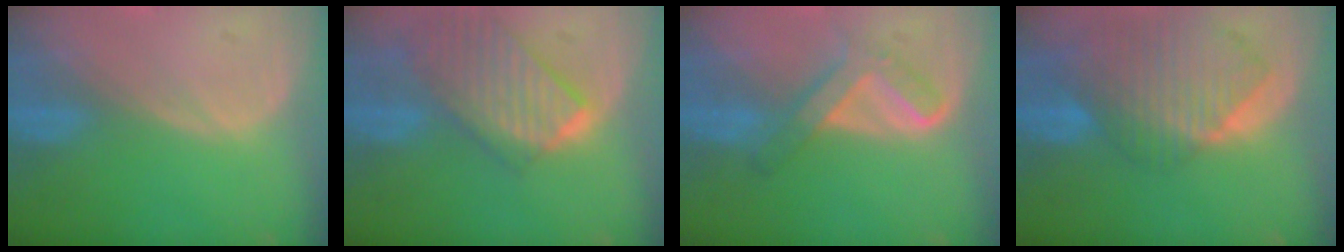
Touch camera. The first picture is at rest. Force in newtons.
{"total": 9.8, "press": 8.6, "slide": 4.8}
{"total": 5.6, "press": 5.1, "slide": 2.2}
{"total": 10.4, "press": 9.0, "slide": 5.1}